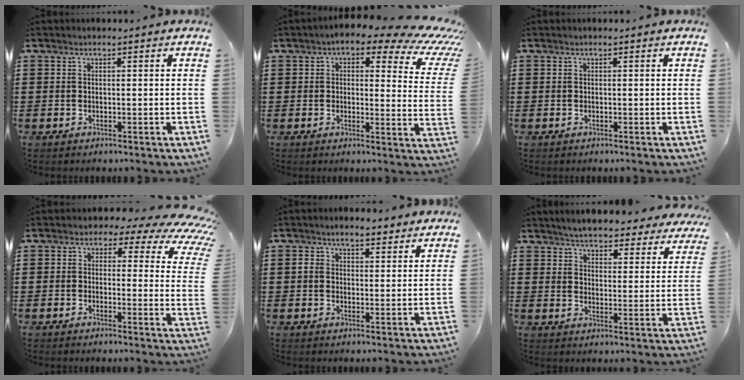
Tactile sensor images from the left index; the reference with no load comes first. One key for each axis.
{"total": 5.5, "fx": 3.5, "fy": 2.7, "fz": 3.4, "tx": -0.057, "ty": -0.017, "tz": 0.051}
{"total": 0.0}
{"total": 4.1, "fx": 2.5, "fy": 2.6, "fz": 2.0, "tx": -0.042, "ty": -0.017, "tz": 0.035}
{"total": 3.8, "fx": 2.5, "fy": 1.9, "fz": 2.1, "tx": -0.049, "ty": 0.011, "tz": 0.045}
{"total": 4.6, "fx": 4.6, "fy": 0.2, "fz": 0.5, "tx": -0.034, "ty": -0.030, "tz": 0.077}